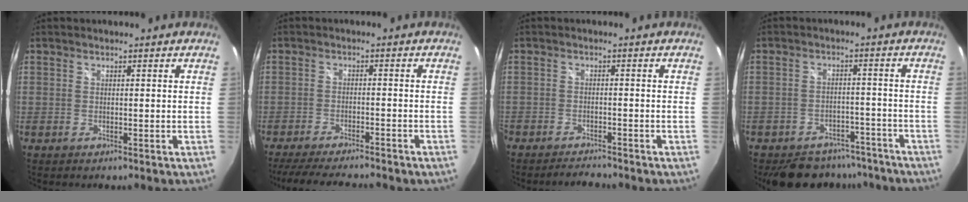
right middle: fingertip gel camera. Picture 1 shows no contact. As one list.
[{"total": 13.4, "force": [-11.7, 1.8, 6.3], "torque": [-0.132, -0.021, -0.178]}, {"total": 3.9, "force": [-3.7, 0.6, 0.9], "torque": [-0.030, -0.002, -0.059]}, {"total": 13.0, "force": [-10.7, 6.2, 3.7], "torque": [-0.087, 0.022, -0.132]}]